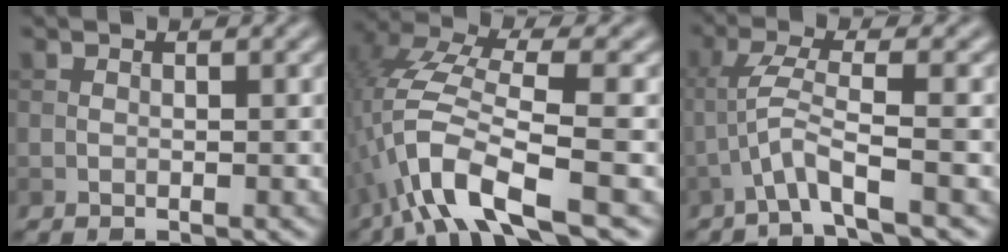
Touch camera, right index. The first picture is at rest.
{"total": 8.8, "force": [-3.7, 2.3, 7.6], "torque": [-0.159, 0.012, -0.082]}
{"total": 3.5, "force": [-1.8, 0.0, 3.0], "torque": [-0.064, 0.013, -0.043]}